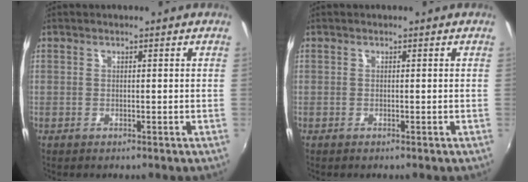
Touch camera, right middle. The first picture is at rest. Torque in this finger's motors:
{"motor_torque": [0.31, 0.02, 0.02, 0.01]}